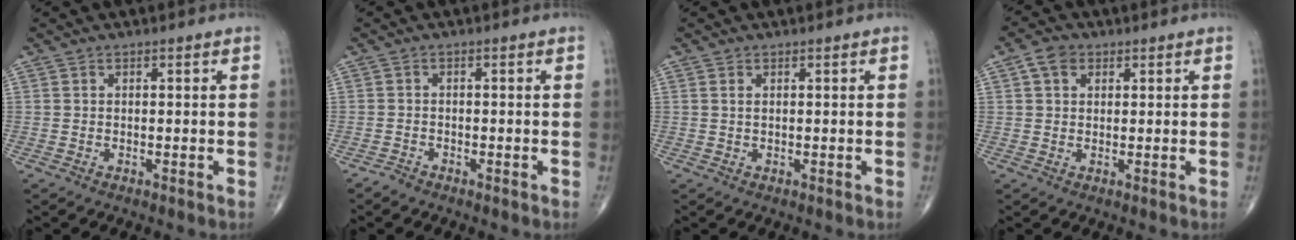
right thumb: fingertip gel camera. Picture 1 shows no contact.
{"total": 1.1, "force": [-1.0, 0.4, 0.1], "torque": [-0.002, 0.000, -0.023]}
{"total": 0.6, "force": [0.3, 0.3, 0.5], "torque": [-0.014, 0.005, 0.007]}
{"total": 3.8, "force": [1.5, 2.8, 2.0], "torque": [-0.027, 0.004, 0.027]}